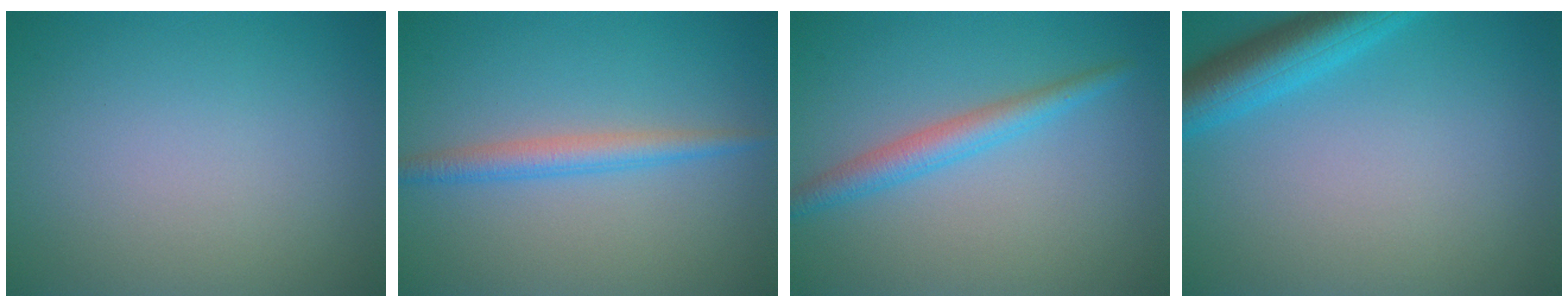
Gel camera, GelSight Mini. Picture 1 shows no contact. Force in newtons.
{"total": 2.5, "press": 2.5, "slide": 0.0}
{"total": 2.7, "press": 2.7, "slide": 0.1}
{"total": 5.0, "press": 5.0, "slide": 0.3}